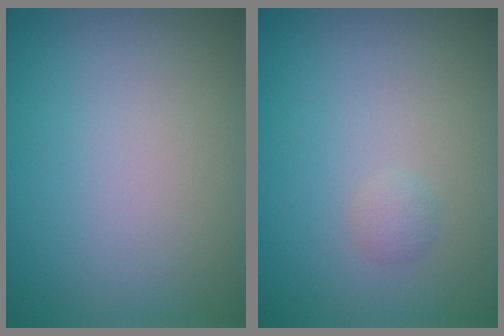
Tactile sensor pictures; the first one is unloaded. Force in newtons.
{"total": 0.7, "press": 0.7, "slide": 0.0}